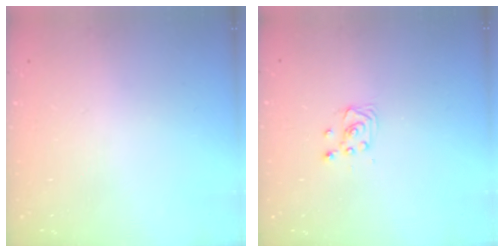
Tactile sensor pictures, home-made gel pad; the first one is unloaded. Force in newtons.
{"total": 2.9, "press": 2.9, "slide": 0.4}